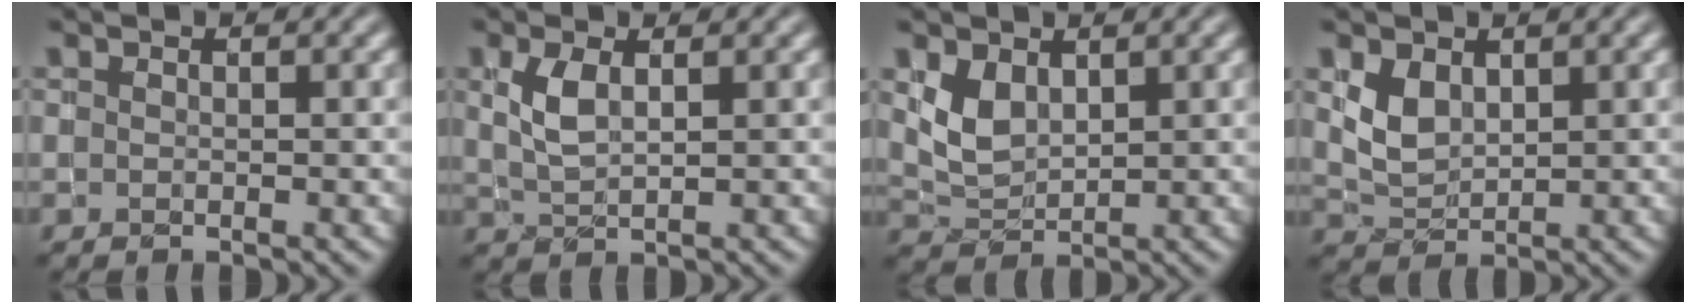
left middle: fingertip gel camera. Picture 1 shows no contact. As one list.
[{"total": 2.6, "force": [0.6, 1.2, 2.2], "torque": [-0.055, 0.002, 0.017]}, {"total": 2.7, "force": [1.1, 1.8, 1.7], "torque": [-0.041, -0.005, 0.028]}, {"total": 2.5, "force": [0.9, 1.8, 1.6], "torque": [-0.040, -0.005, 0.026]}]